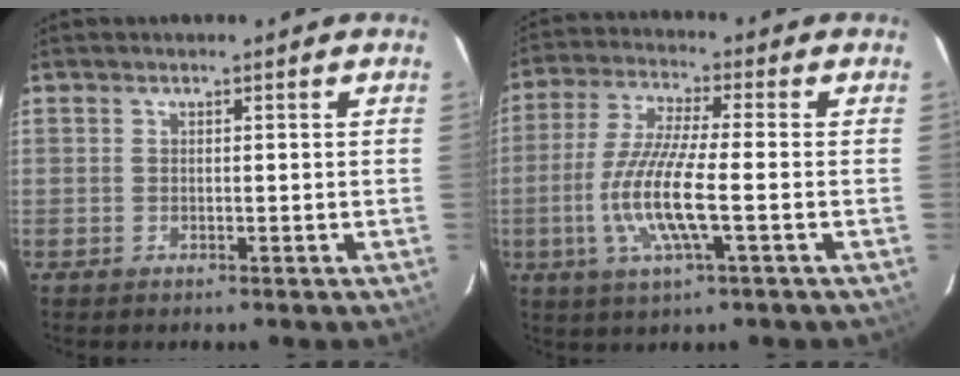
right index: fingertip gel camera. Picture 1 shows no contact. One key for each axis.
{"total": 11.9, "fx": -2.9, "fy": 1.4, "fz": 11.5, "tx": -0.238, "ty": -0.009, "tz": -0.058}